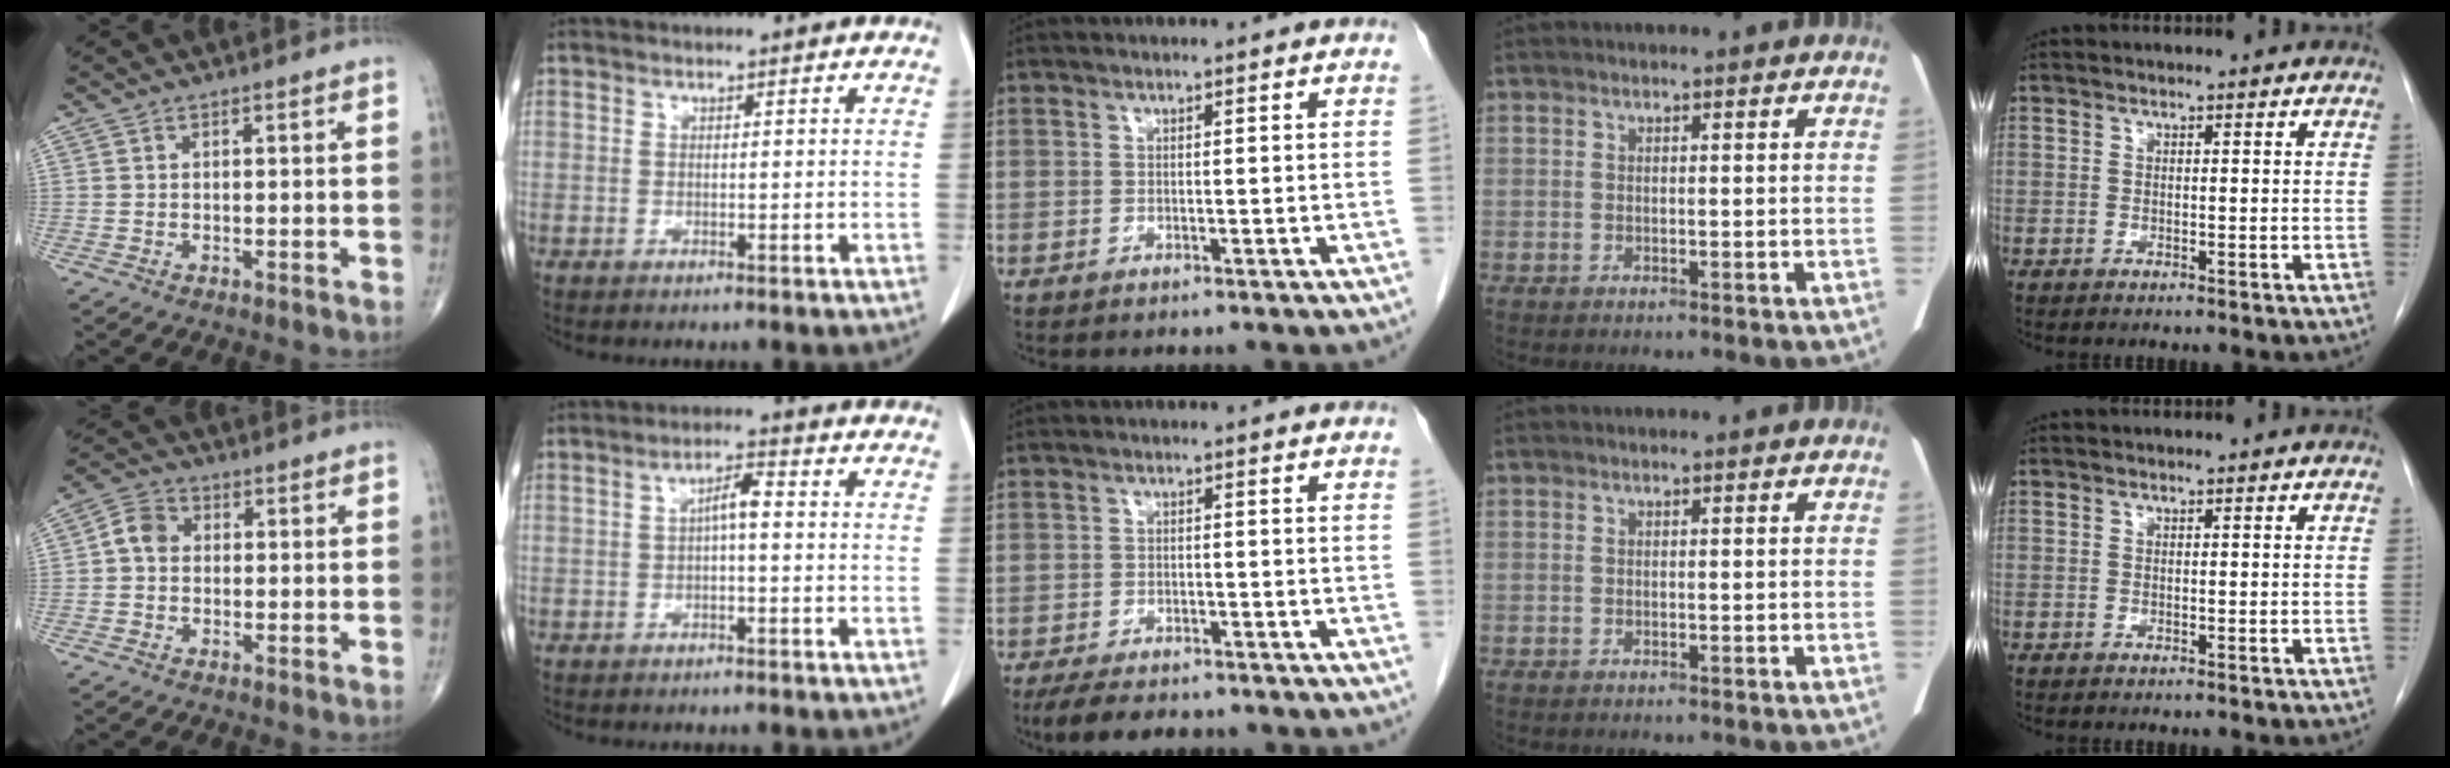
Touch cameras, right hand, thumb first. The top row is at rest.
{"thumb": {"total": 4.6, "force": [0.0, 3.8, 2.6], "torque": [-0.038, 0.014, -0.009]}, "index": {"total": 3.2, "force": [-0.1, 0.7, 3.1], "torque": [-0.053, 0.010, -0.002]}, "middle": {"total": 7.2, "force": [-5.9, 2.5, 3.3], "torque": [-0.050, -0.008, -0.085]}}